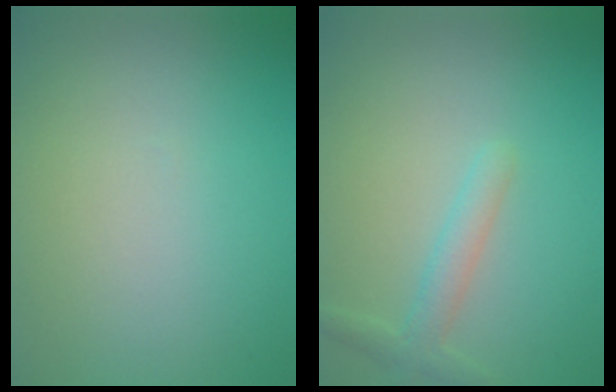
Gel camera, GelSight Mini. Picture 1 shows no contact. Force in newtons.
{"total": 2.2, "press": 2.2, "slide": 0.1}